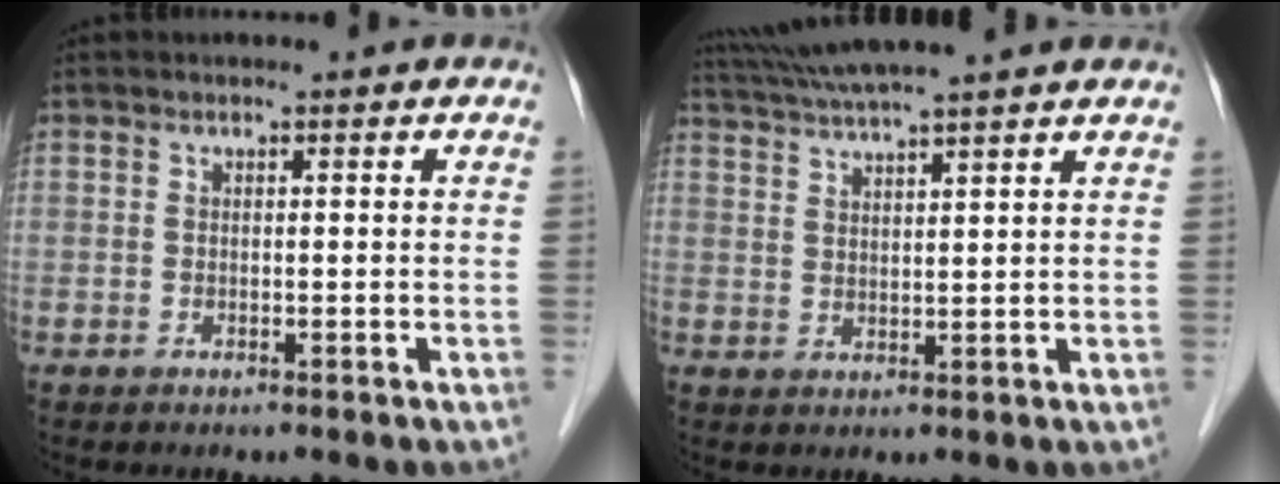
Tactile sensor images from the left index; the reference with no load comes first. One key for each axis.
{"total": 9.7, "fx": 8.6, "fy": -1.4, "fz": 4.3, "tx": -0.079, "ty": 0.030, "tz": 0.131}